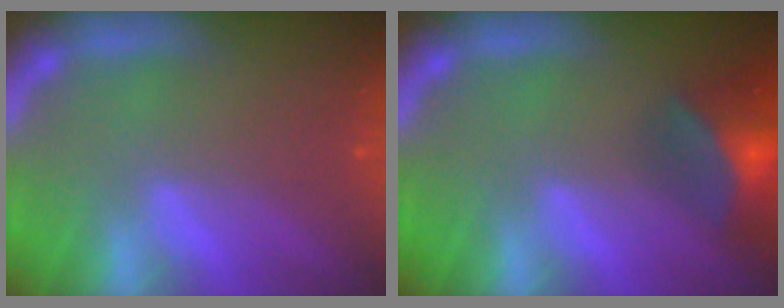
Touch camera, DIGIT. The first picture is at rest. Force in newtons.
{"total": 8.4}